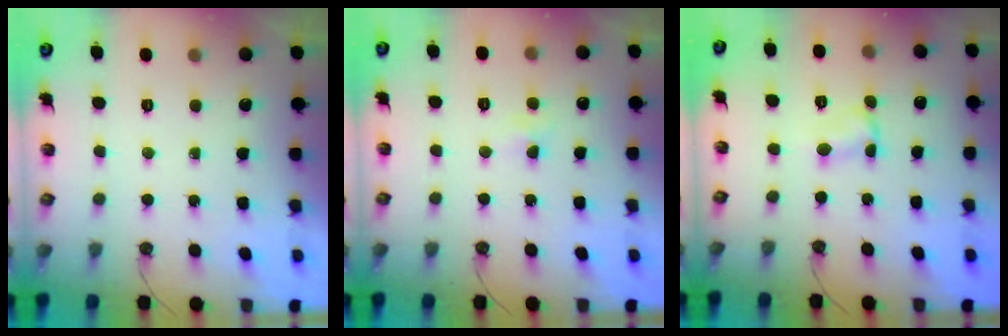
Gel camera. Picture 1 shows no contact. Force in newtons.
{"total": 3.6, "press": 3.5, "slide": 0.4}
{"total": 1.8, "press": 1.8, "slide": 0.1}